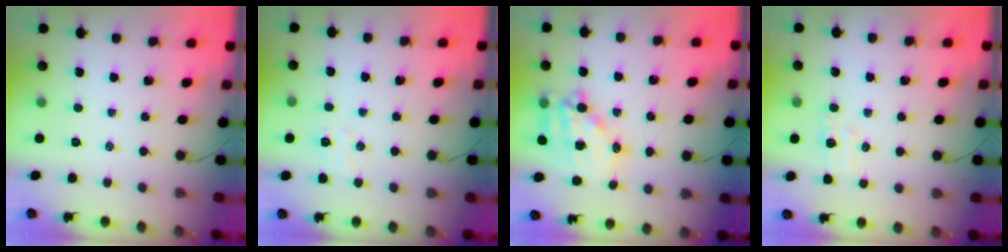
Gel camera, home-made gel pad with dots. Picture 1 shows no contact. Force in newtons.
{"total": 4.6, "press": 4.4, "slide": 1.2}
{"total": 14.2, "press": 13.8, "slide": 3.3}
{"total": 4.8, "press": 4.7, "slide": 1.1}